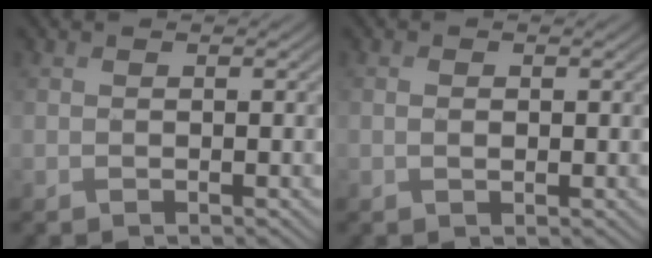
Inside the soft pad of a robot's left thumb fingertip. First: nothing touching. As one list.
[{"total": 1.0, "force": [0.1, 0.7, 0.8], "torque": [-0.017, 0.001, 0.001]}]